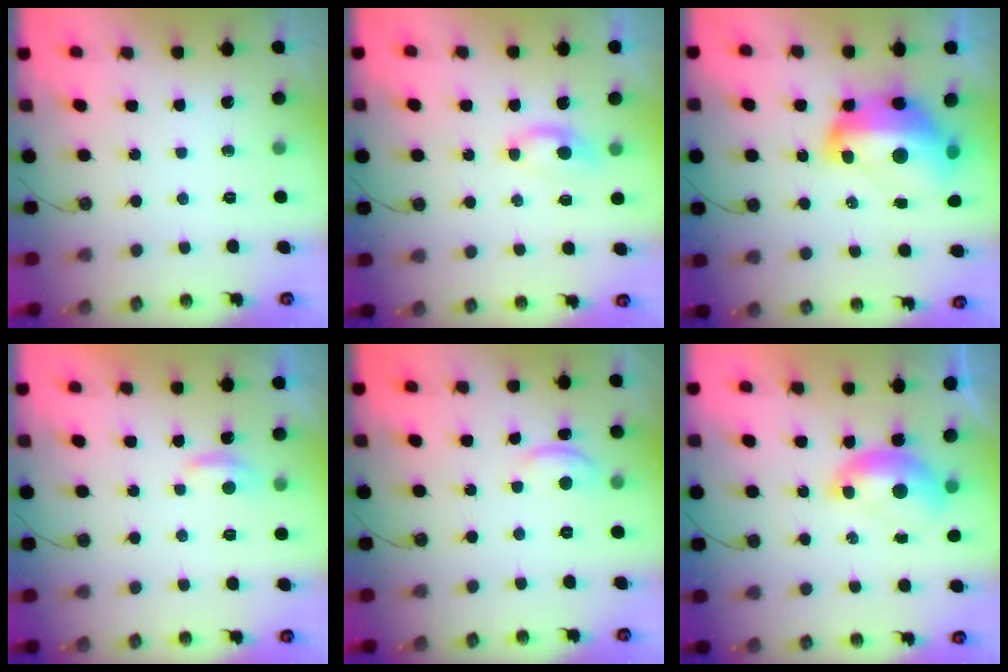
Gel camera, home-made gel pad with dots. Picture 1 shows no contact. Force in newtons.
{"total": 0.9, "press": 0.8, "slide": 0.4}
{"total": 13.0, "press": 12.9, "slide": 1.6}
{"total": 1.0, "press": 0.8, "slide": 0.5}
{"total": 1.4, "press": 1.3, "slide": 0.5}
{"total": 1.5, "press": 1.4, "slide": 0.6}